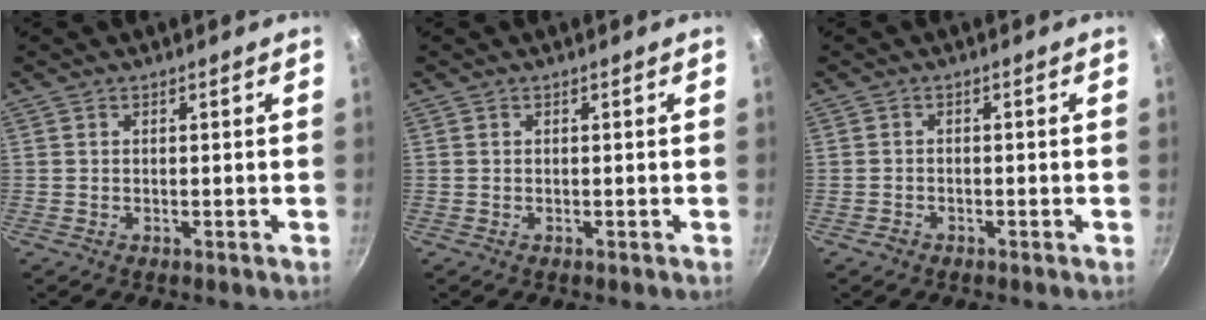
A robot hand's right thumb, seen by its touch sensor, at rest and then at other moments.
{"total": 0.0}
{"total": 1.1, "force": [-0.8, 0.7, 0.3], "torque": [-0.007, 0.004, -0.017]}